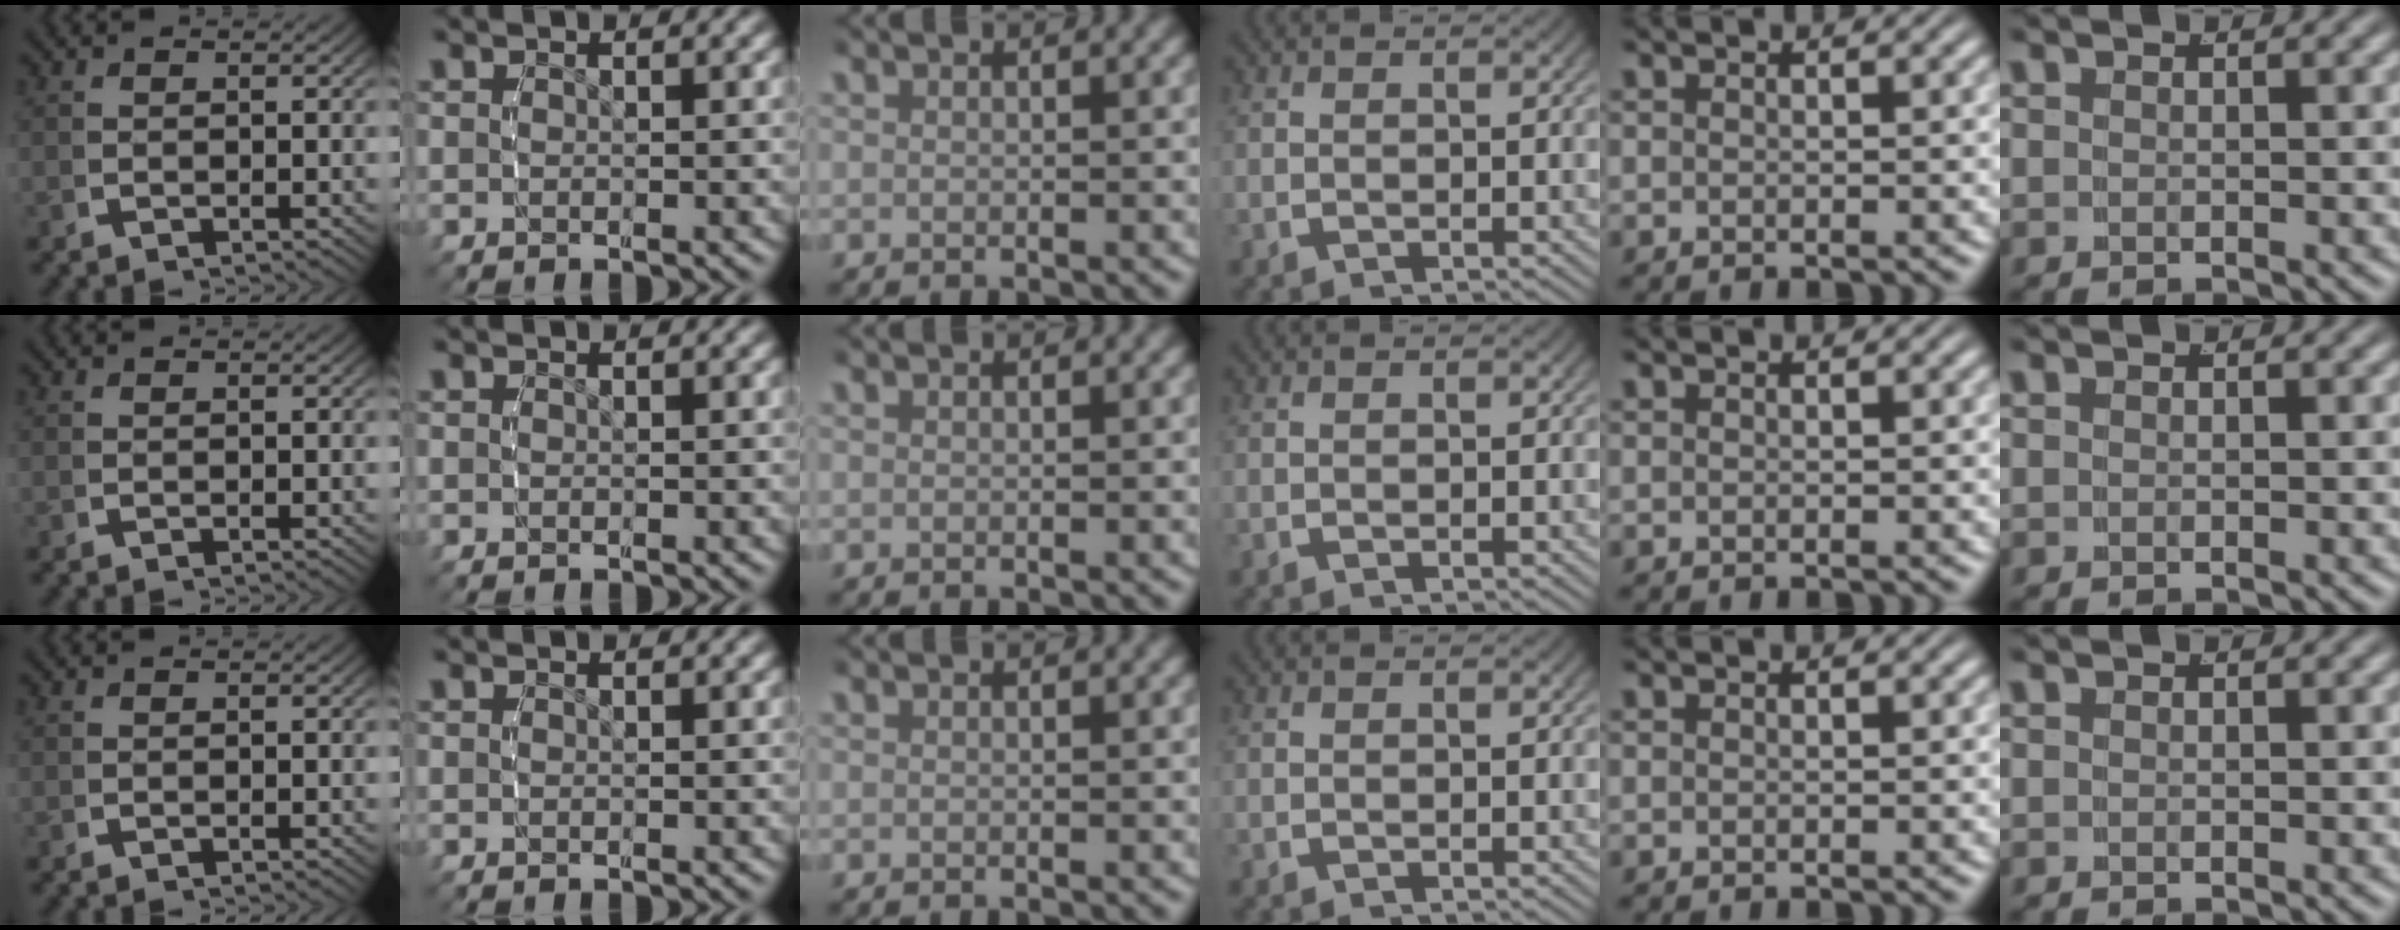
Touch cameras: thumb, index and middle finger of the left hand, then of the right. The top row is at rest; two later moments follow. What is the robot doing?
{"motion": "reach", "object": "jacket"}